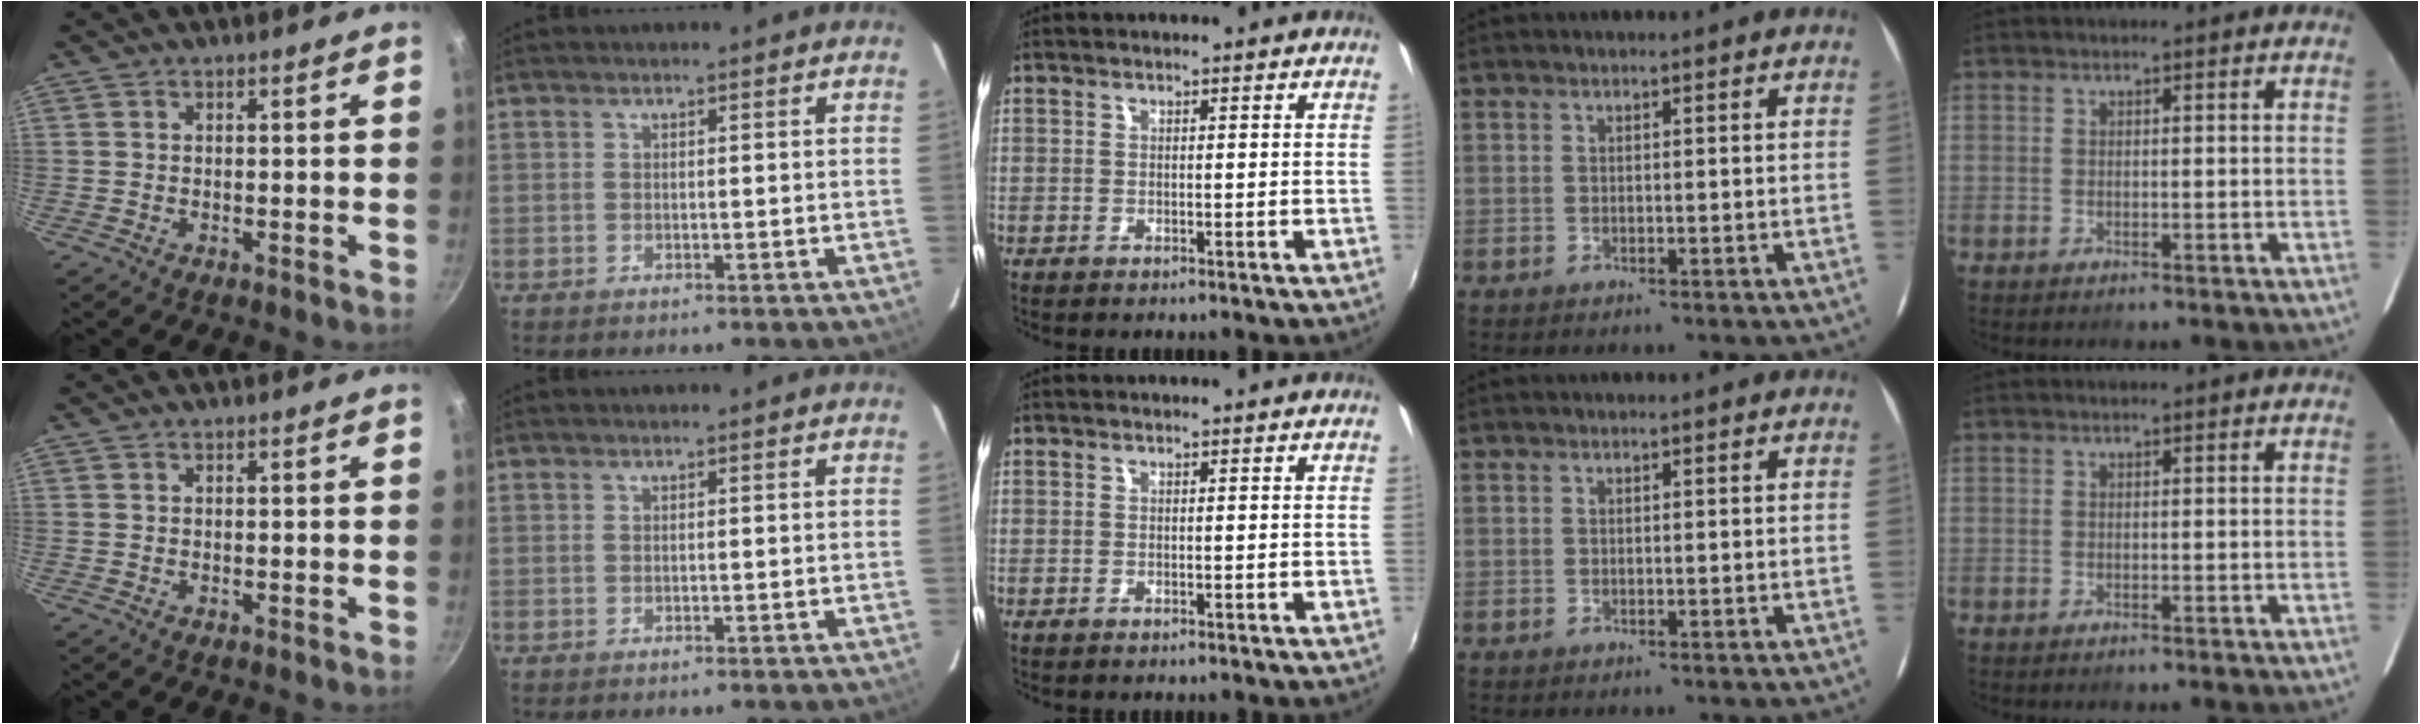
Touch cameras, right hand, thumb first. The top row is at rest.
{}